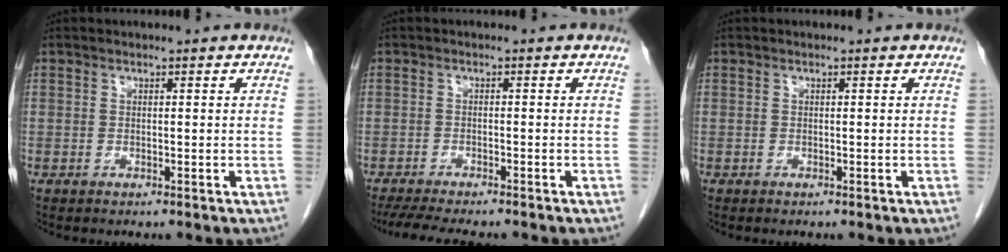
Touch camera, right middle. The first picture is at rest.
{"total": 8.9, "force": [-7.7, 1.3, 4.4], "torque": [-0.064, -0.012, -0.116]}
{"total": 0.0}